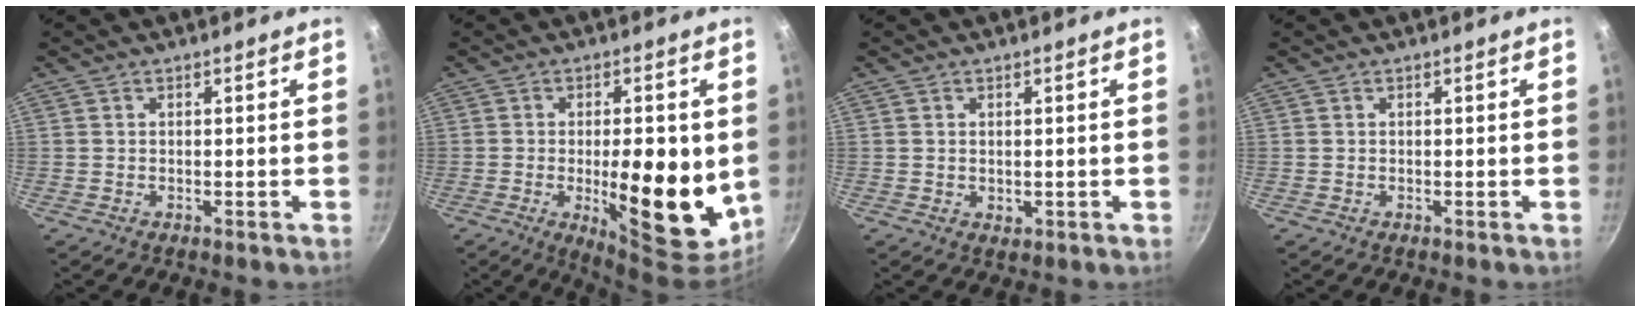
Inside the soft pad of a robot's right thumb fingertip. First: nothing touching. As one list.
[{"total": 16.4, "force": [-1.6, 6.6, 15.0], "torque": [-0.185, -0.013, -0.015]}, {"total": 1.2, "force": [0.2, 0.9, 0.7], "torque": [-0.008, -0.002, 0.004]}, {"total": 0.0}]